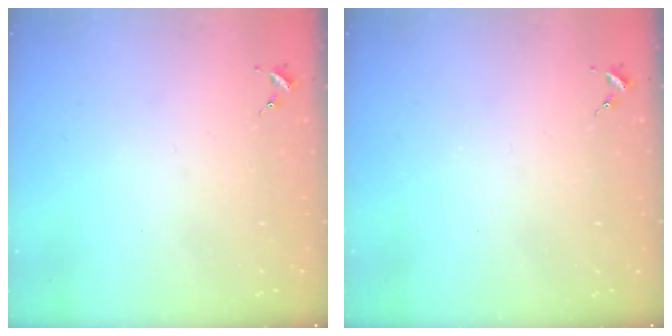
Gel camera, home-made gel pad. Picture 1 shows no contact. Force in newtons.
{"total": 0.0}